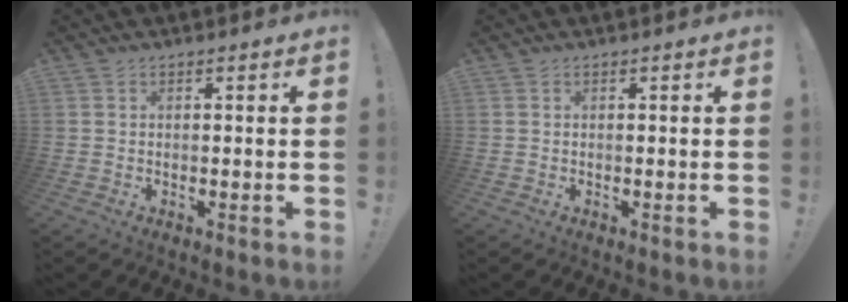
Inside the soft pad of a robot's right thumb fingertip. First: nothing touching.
{"total": 0.0}